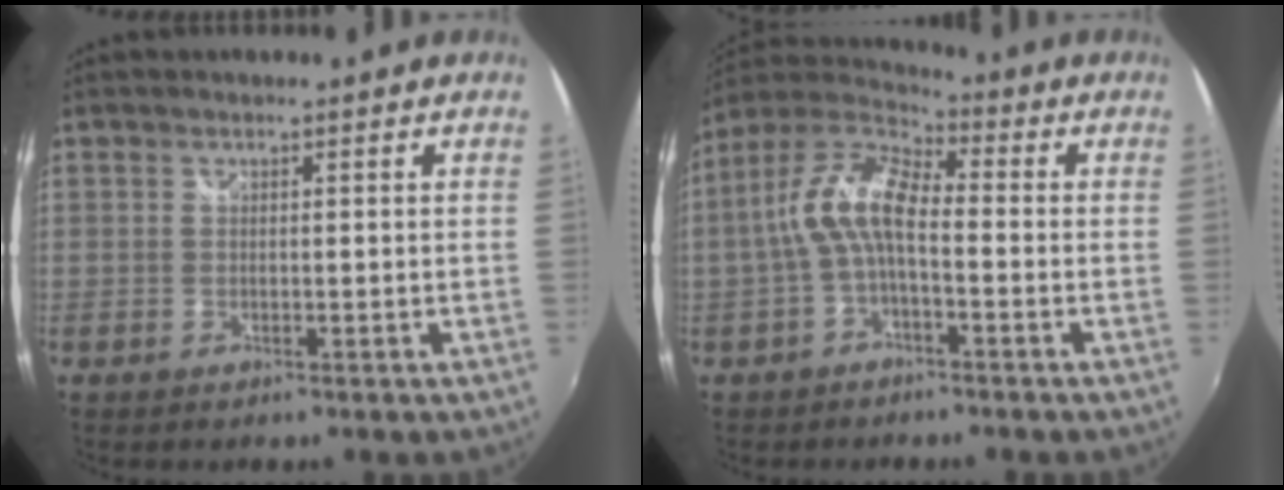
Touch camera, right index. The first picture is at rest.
{"total": 9.9, "force": [-1.4, 4.0, 9.0], "torque": [-0.192, 0.021, -0.031]}